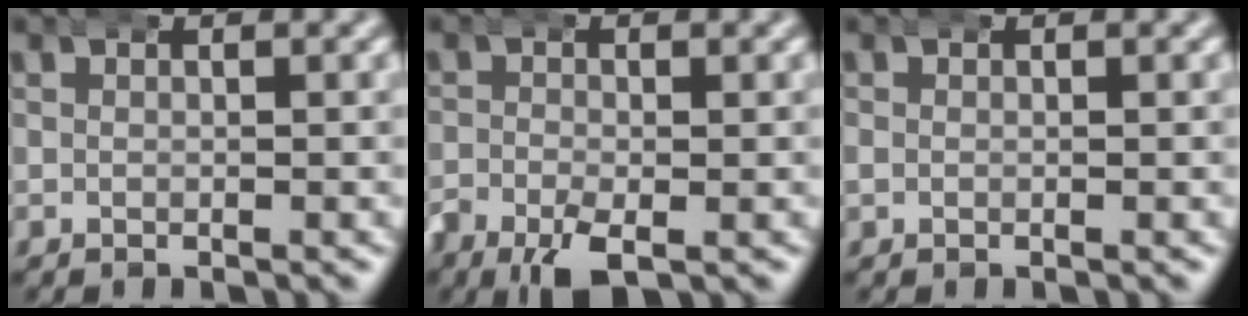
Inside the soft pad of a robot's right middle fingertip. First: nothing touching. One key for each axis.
{"total": 3.9, "fx": -2.4, "fy": 1.9, "fz": 2.4, "tx": -0.053, "ty": -0.021, "tz": -0.034}
{"total": 1.0, "fx": 0.0, "fy": 0.9, "fz": 0.3, "tx": -0.014, "ty": 0.004, "tz": -0.004}